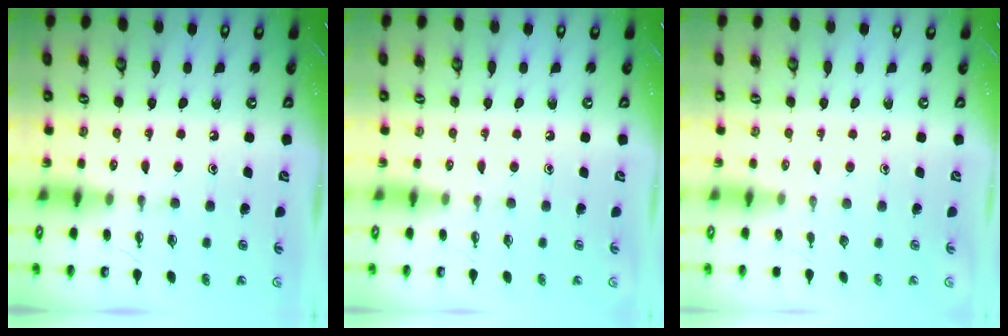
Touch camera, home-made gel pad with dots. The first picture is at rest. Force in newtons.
{"total": 0.0}
{"total": 0.0}